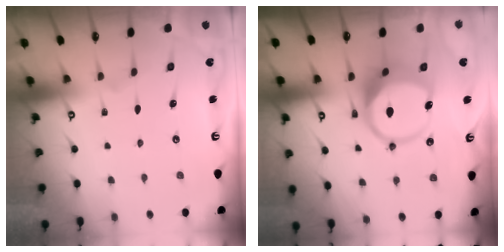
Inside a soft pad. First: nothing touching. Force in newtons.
{"total": 10.3, "press": 10.2, "slide": 1.2}